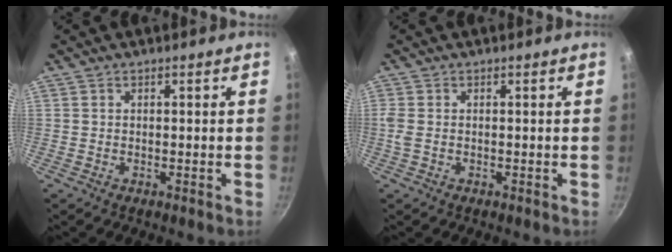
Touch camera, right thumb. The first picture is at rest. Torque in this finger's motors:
{"motor_torque": [-0.08, 0.42, 0.62, 0.24, 0.02]}